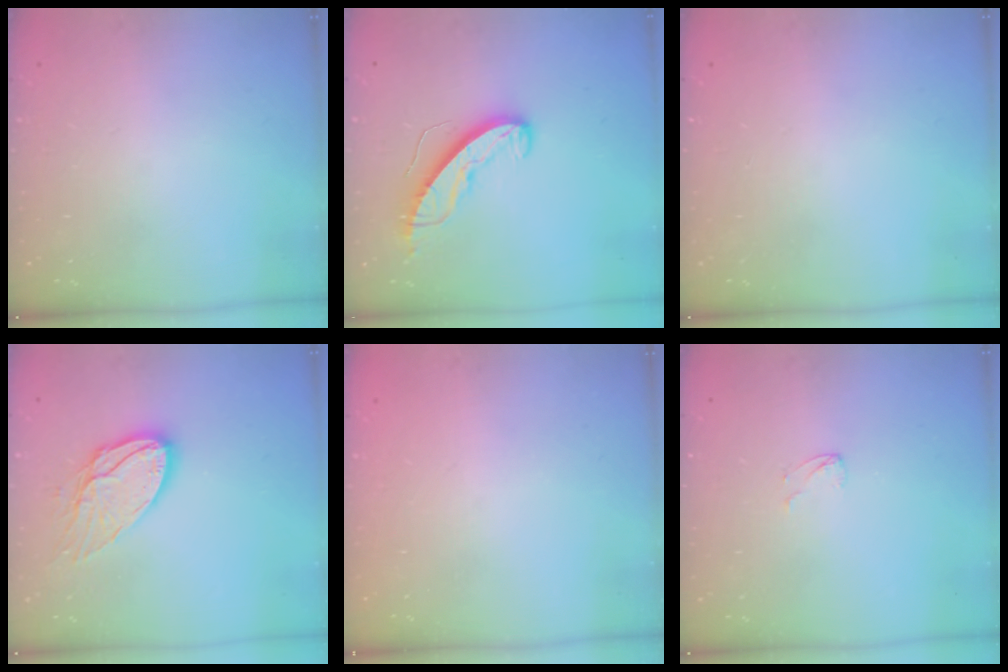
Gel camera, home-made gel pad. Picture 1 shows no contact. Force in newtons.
{"total": 9.0, "press": 9.0, "slide": 0.4}
{"total": 0.0}
{"total": 13.6, "press": 13.5, "slide": 1.1}
{"total": 0.0}
{"total": 2.9, "press": 2.9, "slide": 0.2}